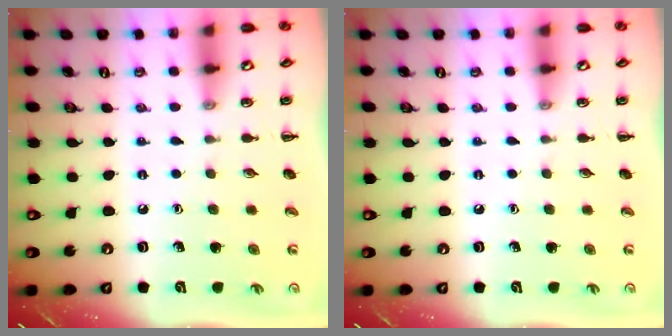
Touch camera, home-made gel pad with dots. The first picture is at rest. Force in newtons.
{"total": 0.0}